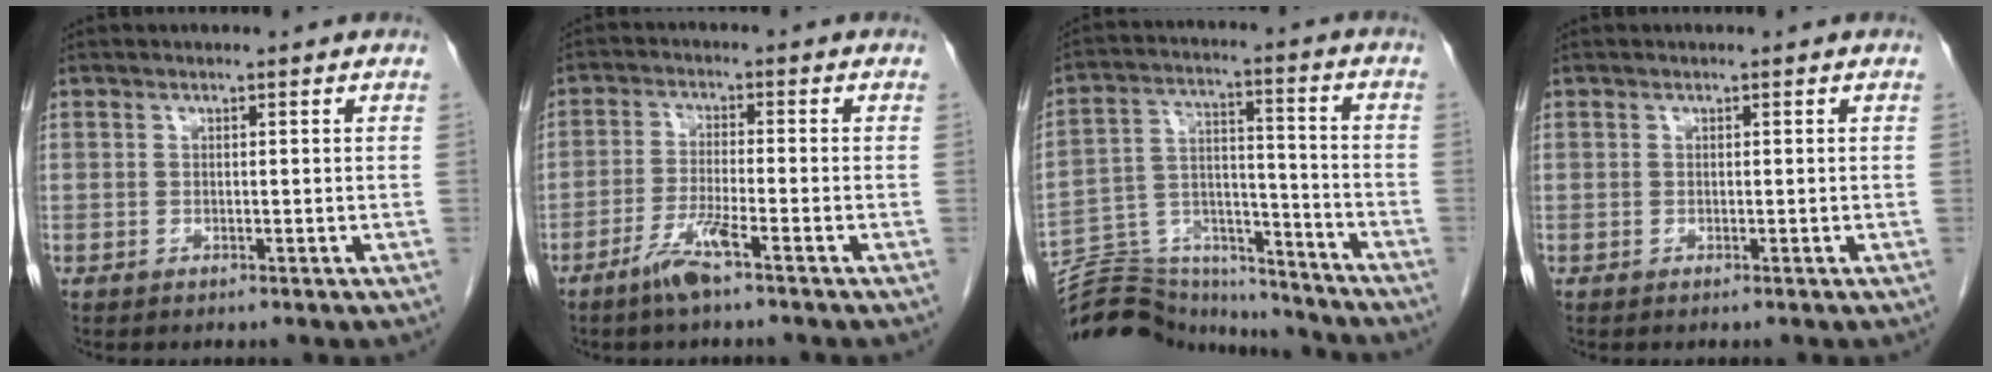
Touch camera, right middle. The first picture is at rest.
{"total": 4.9, "force": [-3.3, -0.1, 3.7], "torque": [-0.076, -0.008, -0.068]}
{"total": 20.5, "force": [-19.2, 5.7, 4.1], "torque": [-0.115, 0.036, -0.296]}
{"total": 0.0}